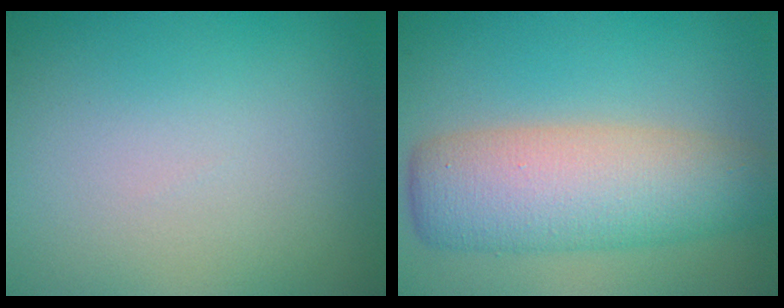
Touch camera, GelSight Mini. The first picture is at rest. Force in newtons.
{"total": 7.6, "press": 7.6, "slide": 0.3}